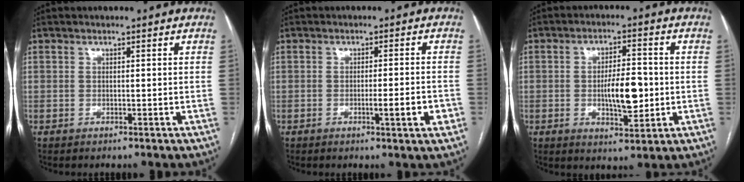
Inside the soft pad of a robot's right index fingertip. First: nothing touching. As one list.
[{"total": 4.4, "force": [-1.6, 0.0, 4.1], "torque": [-0.060, -0.005, -0.022]}, {"total": 7.9, "force": [-0.9, 2.6, 7.4], "torque": [-0.125, 0.002, -0.011]}]